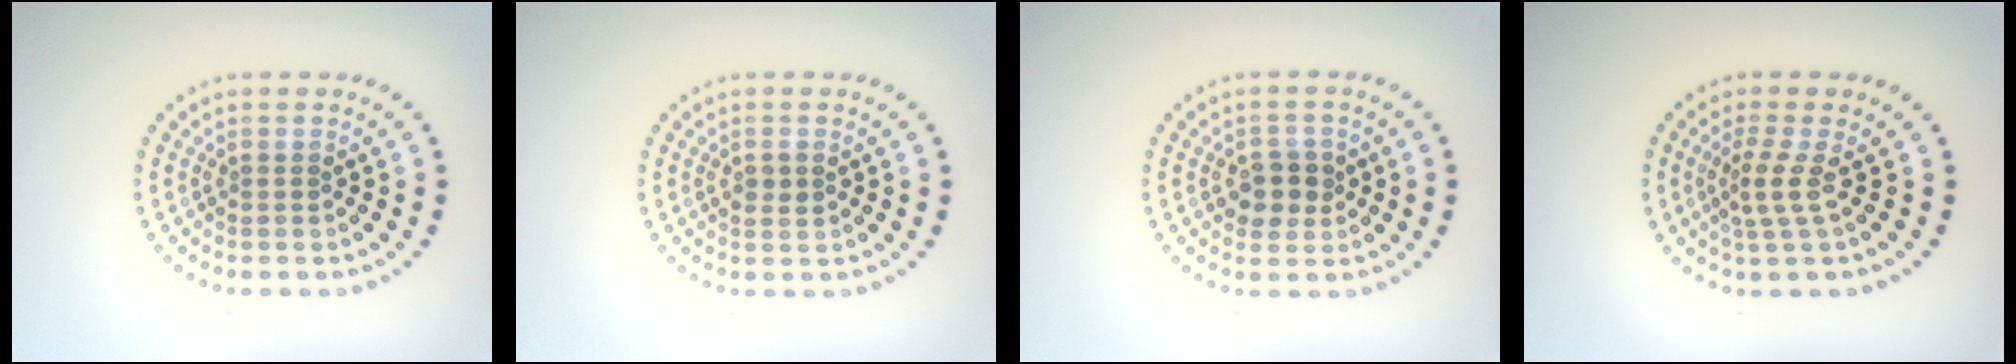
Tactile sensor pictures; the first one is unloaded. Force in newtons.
{"total": 1.2, "press": 1.2, "slide": 0.2}
{"total": 2.8, "press": 2.7, "slide": 0.7}
{"total": 2.4, "press": 1.6, "slide": 1.8}